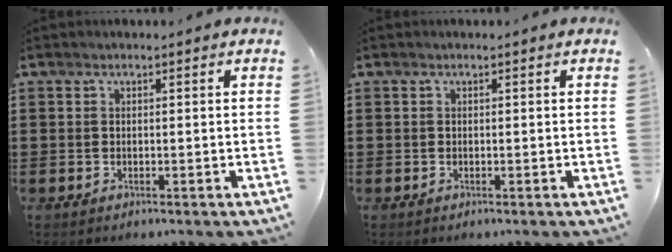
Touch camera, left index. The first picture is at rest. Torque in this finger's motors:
{"motor_torque": [0.04, 0.07, 0.00, 0.00]}